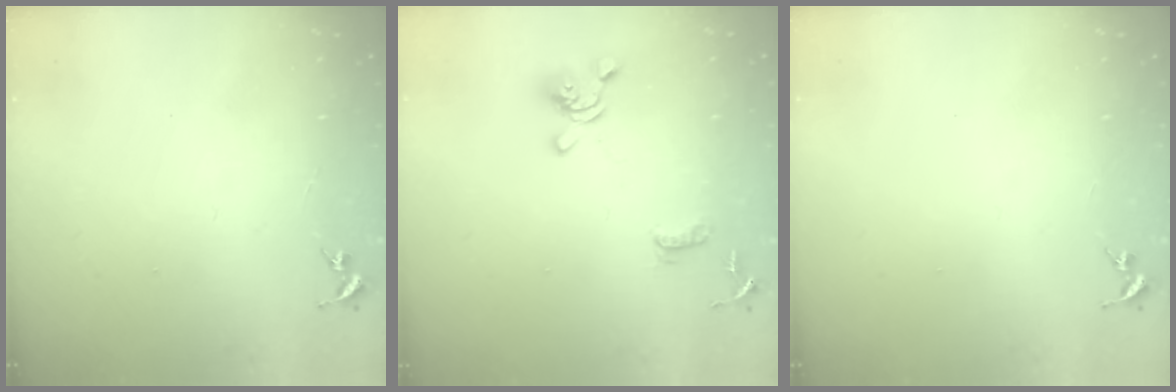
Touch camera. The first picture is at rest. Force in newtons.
{"total": 11.5, "press": 11.4, "slide": 1.6}
{"total": 0.0}